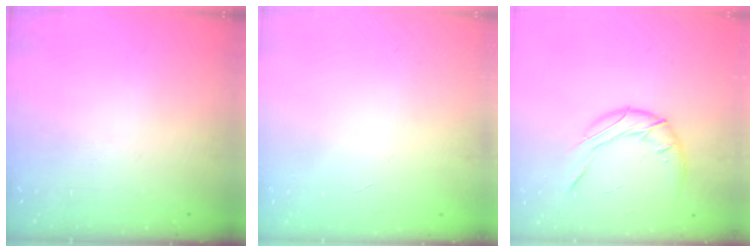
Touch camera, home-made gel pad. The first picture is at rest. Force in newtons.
{"total": 0.0}
{"total": 12.6, "press": 12.5, "slide": 1.5}